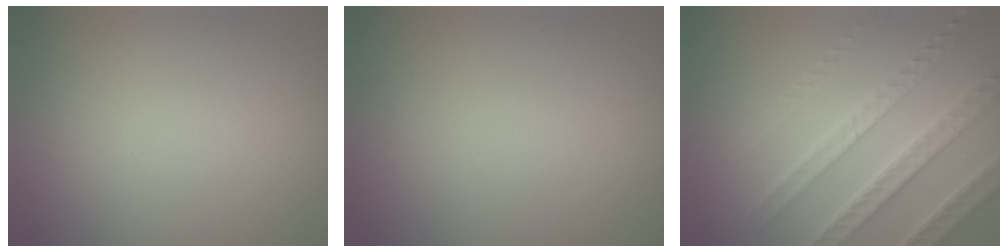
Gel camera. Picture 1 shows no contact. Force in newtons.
{"total": 0.0}
{"total": 6.9, "press": 5.3, "slide": 4.4}